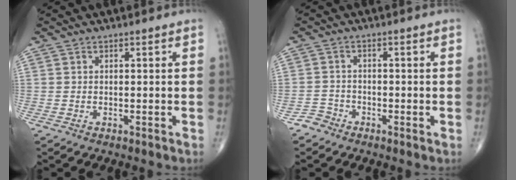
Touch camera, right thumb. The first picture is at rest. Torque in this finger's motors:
{"motor_torque": [1.29, 1.37, 0.12, -0.80, 0.05]}